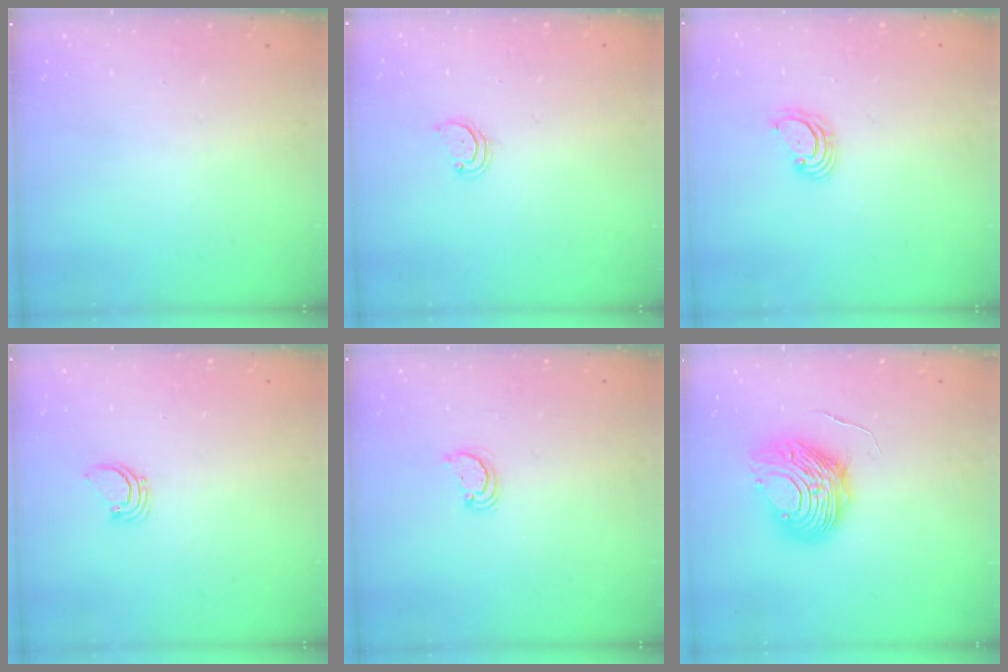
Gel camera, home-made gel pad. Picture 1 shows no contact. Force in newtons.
{"total": 2.5, "press": 2.5, "slide": 0.2}
{"total": 3.4, "press": 3.4, "slide": 0.0}
{"total": 2.5, "press": 2.5, "slide": 0.1}
{"total": 2.5, "press": 2.5, "slide": 0.3}
{"total": 10.6, "press": 10.6, "slide": 0.9}